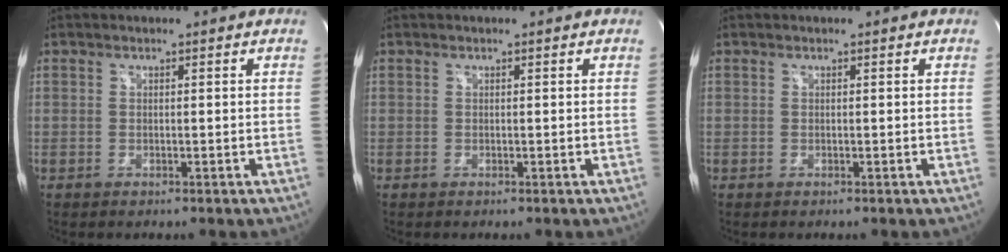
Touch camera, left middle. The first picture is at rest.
{"total": 0.0}
{"total": 0.0}